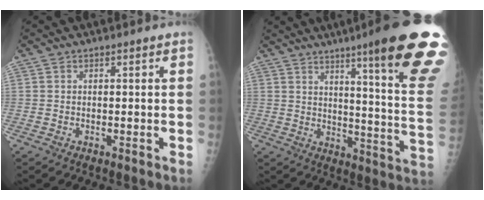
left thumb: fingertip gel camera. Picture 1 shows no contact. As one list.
[{"total": 24.6, "force": [15.5, 1.8, 19.1], "torque": [-0.215, -0.083, 0.204]}]